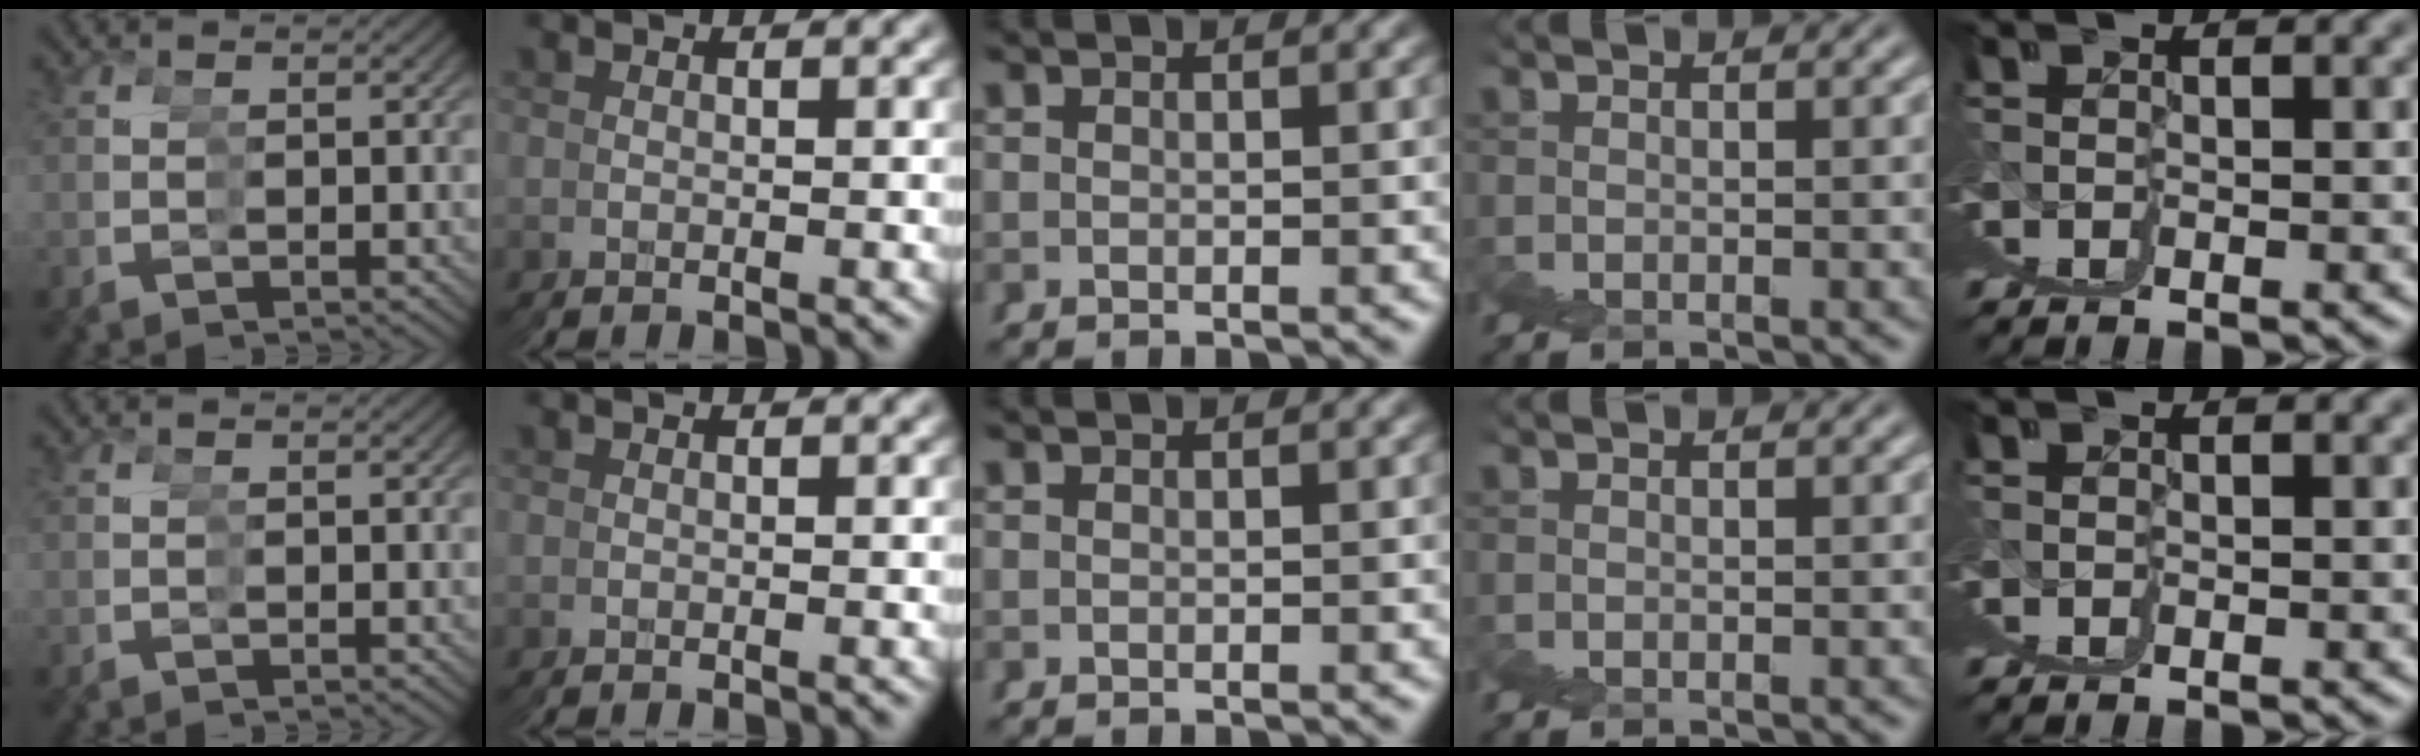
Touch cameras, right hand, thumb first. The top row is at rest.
{}